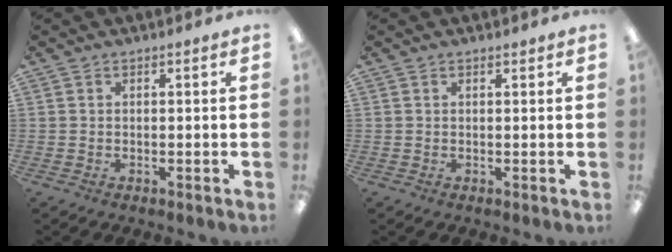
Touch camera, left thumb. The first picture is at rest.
{"total": 0.6, "force": [0.5, 0.2, 0.2], "torque": [0.003, -0.003, 0.008]}